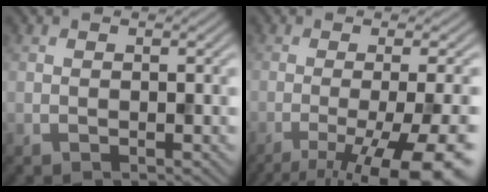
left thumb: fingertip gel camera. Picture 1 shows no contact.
{"total": 12.7, "force": [-6.1, 2.9, 10.7], "torque": [-0.143, -0.006, -0.084]}